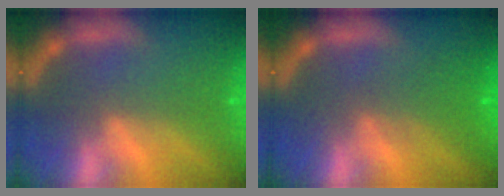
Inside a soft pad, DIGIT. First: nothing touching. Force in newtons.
{"total": 3.1}